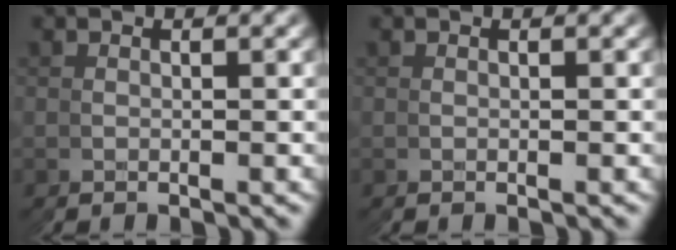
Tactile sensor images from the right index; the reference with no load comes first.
{"total": 0.0}